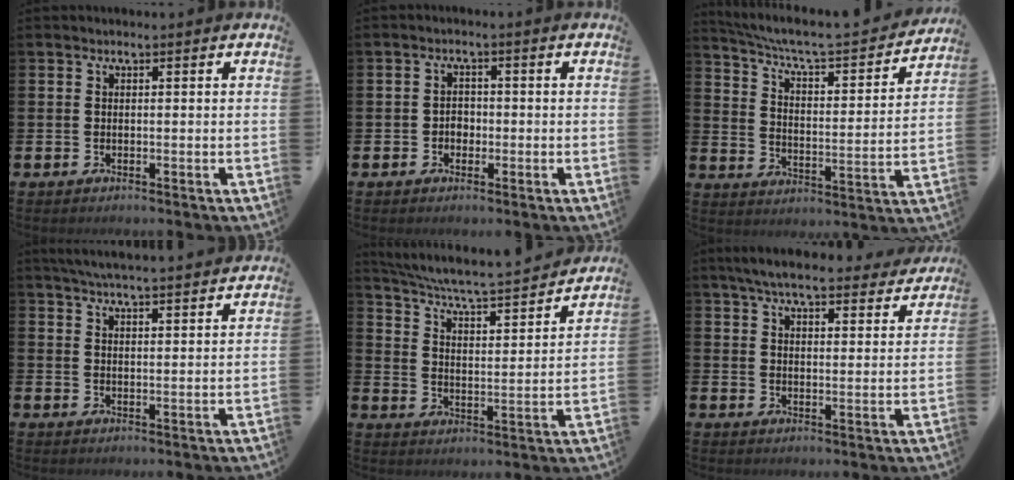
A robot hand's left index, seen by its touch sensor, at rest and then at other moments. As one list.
[{"total": 2.0, "force": [-0.6, 1.7, 0.9], "torque": [-0.006, 0.000, -0.017]}, {"total": 6.8, "force": [6.1, 1.1, 2.8], "torque": [-0.079, -0.047, 0.096]}, {"total": 5.3, "force": [5.2, -0.3, 0.9], "torque": [-0.029, -0.026, 0.093]}, {"total": 6.1, "force": [5.7, 0.3, 2.0], "torque": [-0.063, -0.051, 0.090]}, {"total": 6.7, "force": [6.3, 1.1, 2.1], "torque": [-0.049, -0.033, 0.108]}]